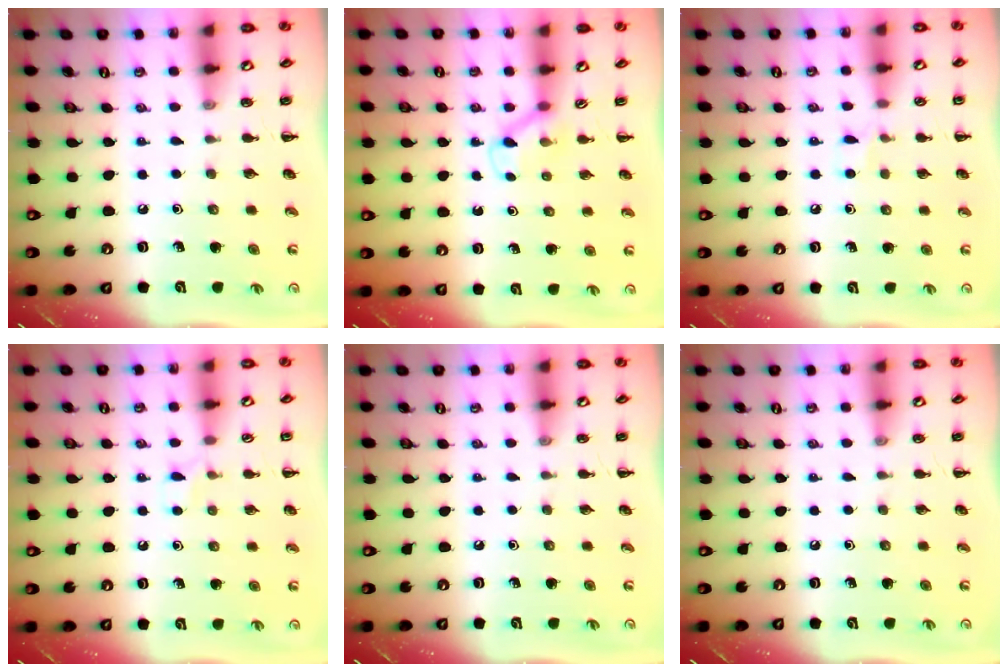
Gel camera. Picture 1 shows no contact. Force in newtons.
{"total": 2.6, "press": 2.4, "slide": 0.9}
{"total": 3.8, "press": 3.7, "slide": 1.2}
{"total": 4.6, "press": 4.2, "slide": 1.6}
{"total": 0.0}
{"total": 0.0}